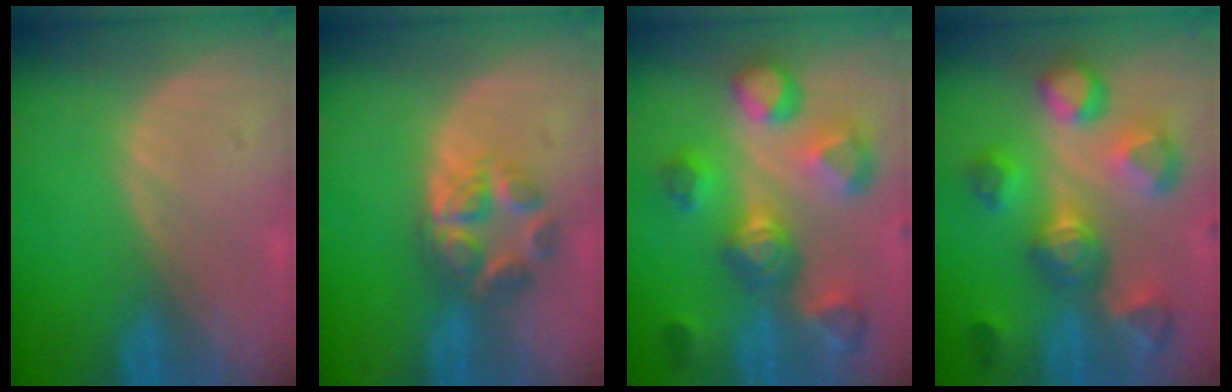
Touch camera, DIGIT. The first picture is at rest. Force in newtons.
{"total": 5.8, "press": 5.4, "slide": 2.2}
{"total": 11.1, "press": 10.0, "slide": 4.8}
{"total": 10.5, "press": 10.0, "slide": 3.3}